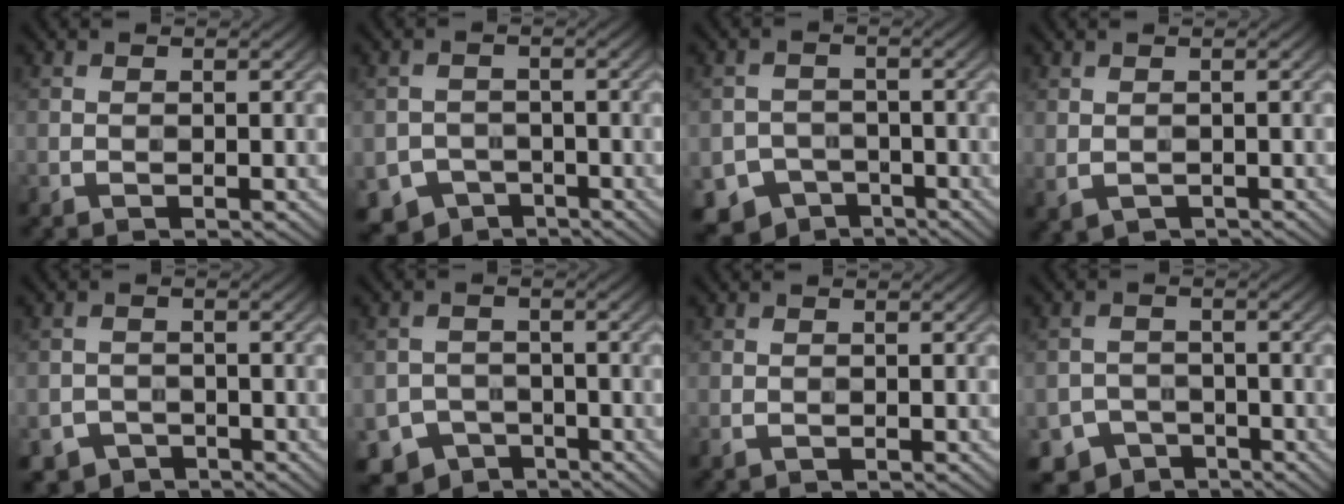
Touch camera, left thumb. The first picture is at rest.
{"total": 5.9, "force": [-3.9, 4.1, 1.8], "torque": [-0.030, -0.017, -0.065]}
{"total": 7.6, "force": [-5.1, 5.2, 2.2], "torque": [-0.034, -0.017, -0.079]}
{"total": 1.7, "force": [-0.4, 1.2, 1.1], "torque": [-0.024, -0.009, -0.002]}
{"total": 3.0, "force": [-2.2, 2.0, 0.4], "torque": [-0.005, -0.002, -0.039]}
{"total": 6.6, "force": [-4.6, 4.4, 1.6], "torque": [-0.024, -0.014, -0.073]}
{"total": 0.6, "force": [-0.4, 0.3, 0.3], "torque": [-0.010, -0.002, -0.009]}
{"total": 5.3, "force": [-3.9, 3.4, 1.0], "torque": [-0.011, -0.009, -0.067]}